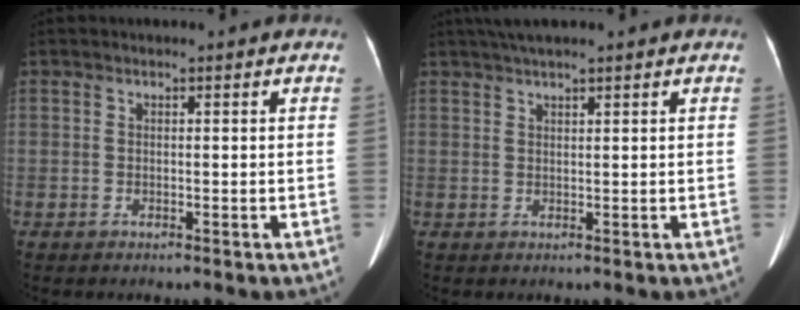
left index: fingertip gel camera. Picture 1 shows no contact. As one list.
[{"total": 5.1, "force": [4.2, 0.3, 2.9], "torque": [-0.045, 0.034, 0.073]}]